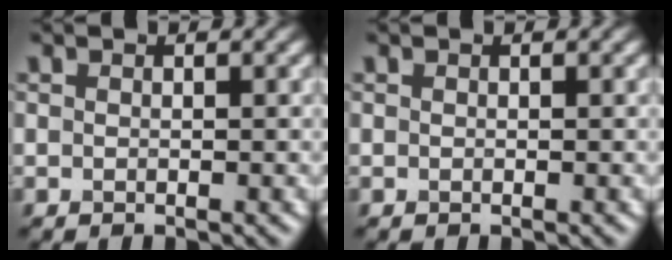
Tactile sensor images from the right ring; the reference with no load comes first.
{"total": 0.0}